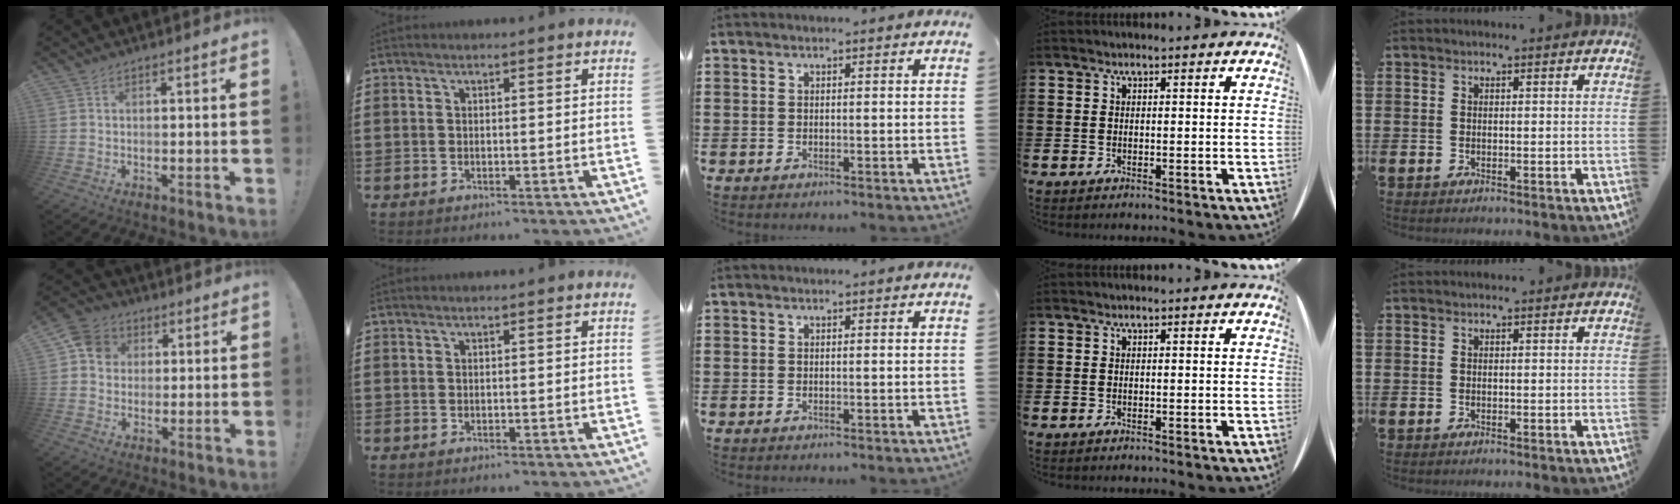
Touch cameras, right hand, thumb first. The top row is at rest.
{"thumb": {"total": 8.2, "force": [1.9, 7.3, 3.3], "torque": [-0.040, 0.003, 0.040]}}